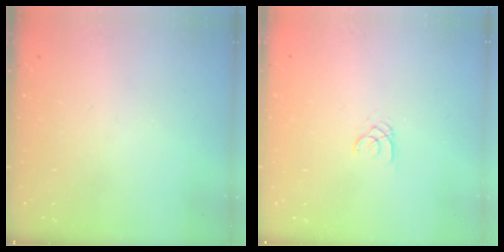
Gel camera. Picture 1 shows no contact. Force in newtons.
{"total": 1.8, "press": 1.7, "slide": 0.2}